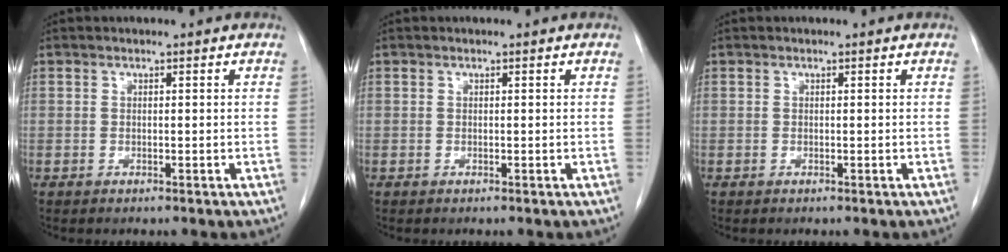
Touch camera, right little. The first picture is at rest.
{"total": 0.0}
{"total": 0.0}